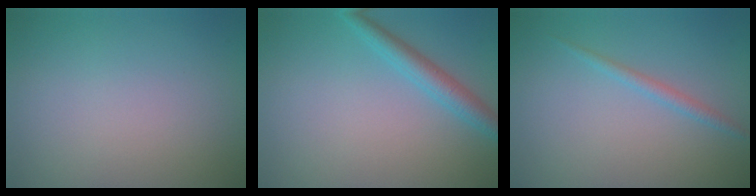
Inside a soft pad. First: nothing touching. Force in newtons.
{"total": 2.6, "press": 2.5, "slide": 0.1}
{"total": 1.2, "press": 1.2, "slide": 0.1}